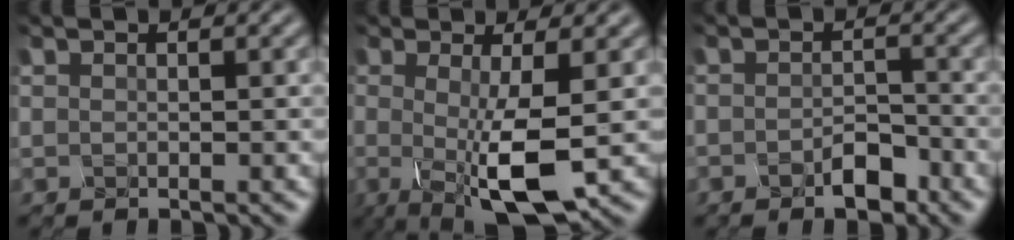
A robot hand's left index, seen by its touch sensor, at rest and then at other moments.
{"total": 6.6, "force": [-1.5, 1.5, 6.3], "torque": [-0.105, -0.009, -0.026]}
{"total": 2.9, "force": [-2.2, 1.3, 1.5], "torque": [-0.026, -0.006, -0.037]}